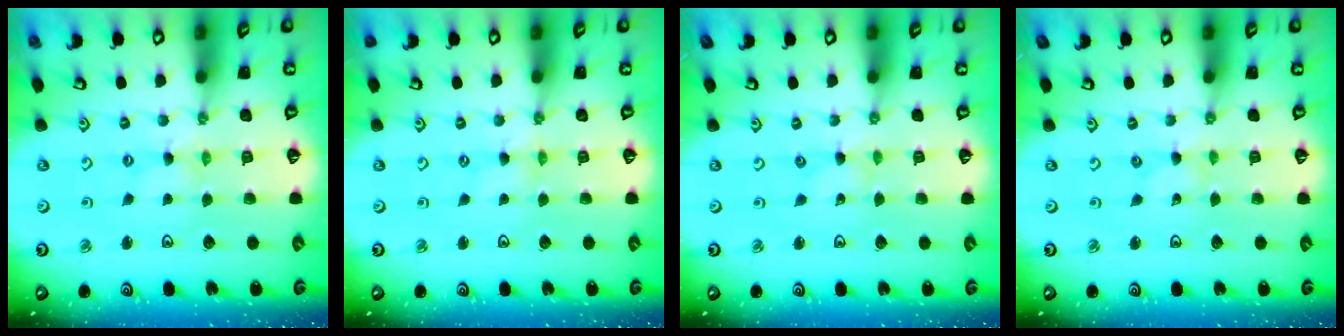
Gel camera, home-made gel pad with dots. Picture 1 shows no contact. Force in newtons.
{"total": 0.0}
{"total": 0.0}
{"total": 0.0}